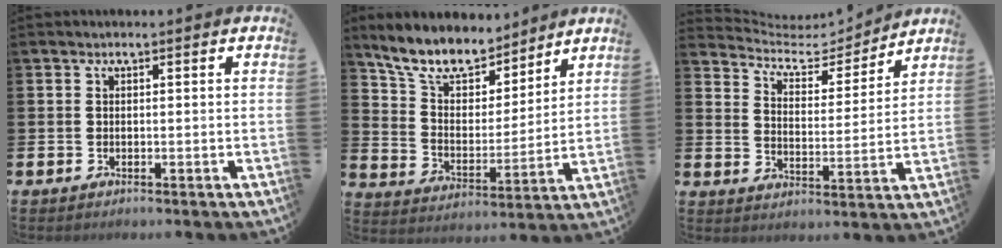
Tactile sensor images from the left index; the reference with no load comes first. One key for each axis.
{"total": 10.4, "fx": 9.2, "fy": 3.7, "fz": 3.1, "tx": -0.107, "ty": -0.056, "tz": 0.167}
{"total": 5.3, "fx": 4.7, "fy": 2.1, "fz": 1.1, "tx": -0.043, "ty": -0.045, "tz": 0.073}